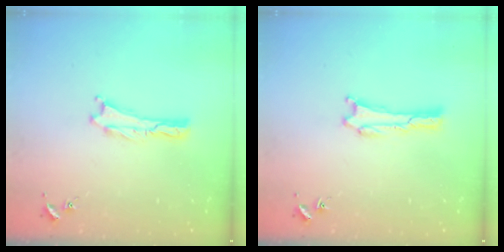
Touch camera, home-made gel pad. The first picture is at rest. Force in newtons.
{"total": 0.0}